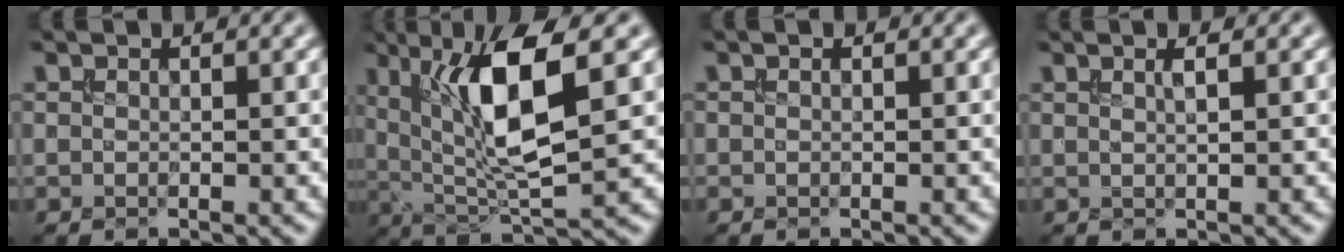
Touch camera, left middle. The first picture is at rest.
{"total": 8.8, "force": [2.3, 2.3, 8.2], "torque": [-0.143, -0.010, 0.045]}
{"total": 0.0}
{"total": 1.2, "force": [0.3, 0.3, 1.1], "torque": [-0.012, 0.004, 0.003]}